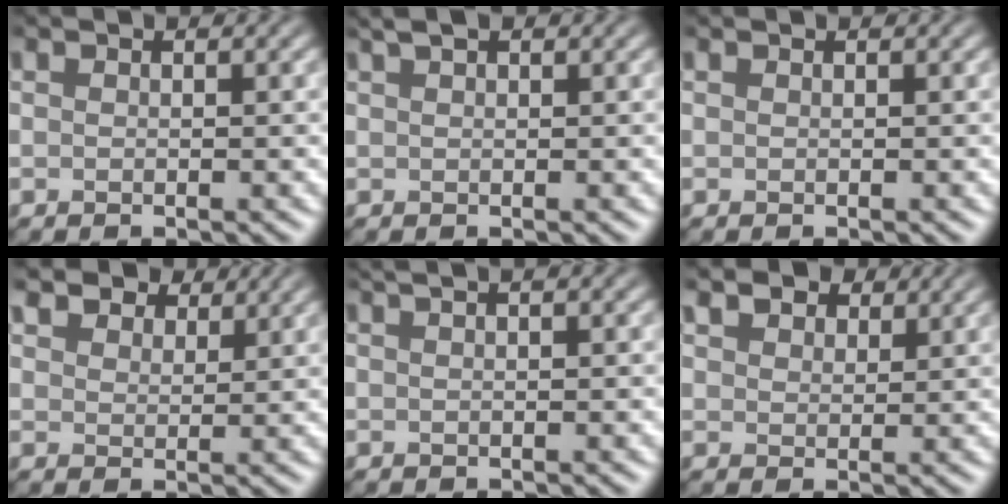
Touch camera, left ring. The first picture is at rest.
{"total": 1.6, "force": [1.1, 0.5, 1.0], "torque": [-0.013, 0.004, 0.020]}
{"total": 0.0}
{"total": 5.0, "force": [4.2, 2.3, 1.7], "torque": [-0.041, -0.006, 0.077]}
{"total": 3.5, "force": [1.8, 1.6, 2.5], "torque": [-0.015, 0.019, 0.000]}
{"total": 3.8, "force": [3.0, 2.0, 1.4], "torque": [-0.037, 0.000, 0.053]}